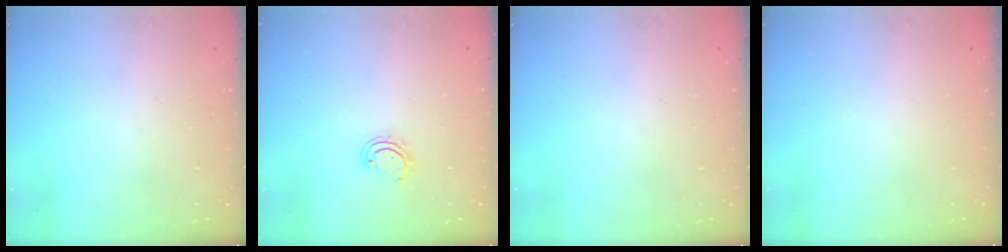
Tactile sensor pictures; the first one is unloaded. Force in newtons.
{"total": 3.2, "press": 3.1, "slide": 0.2}
{"total": 0.0}
{"total": 0.0}